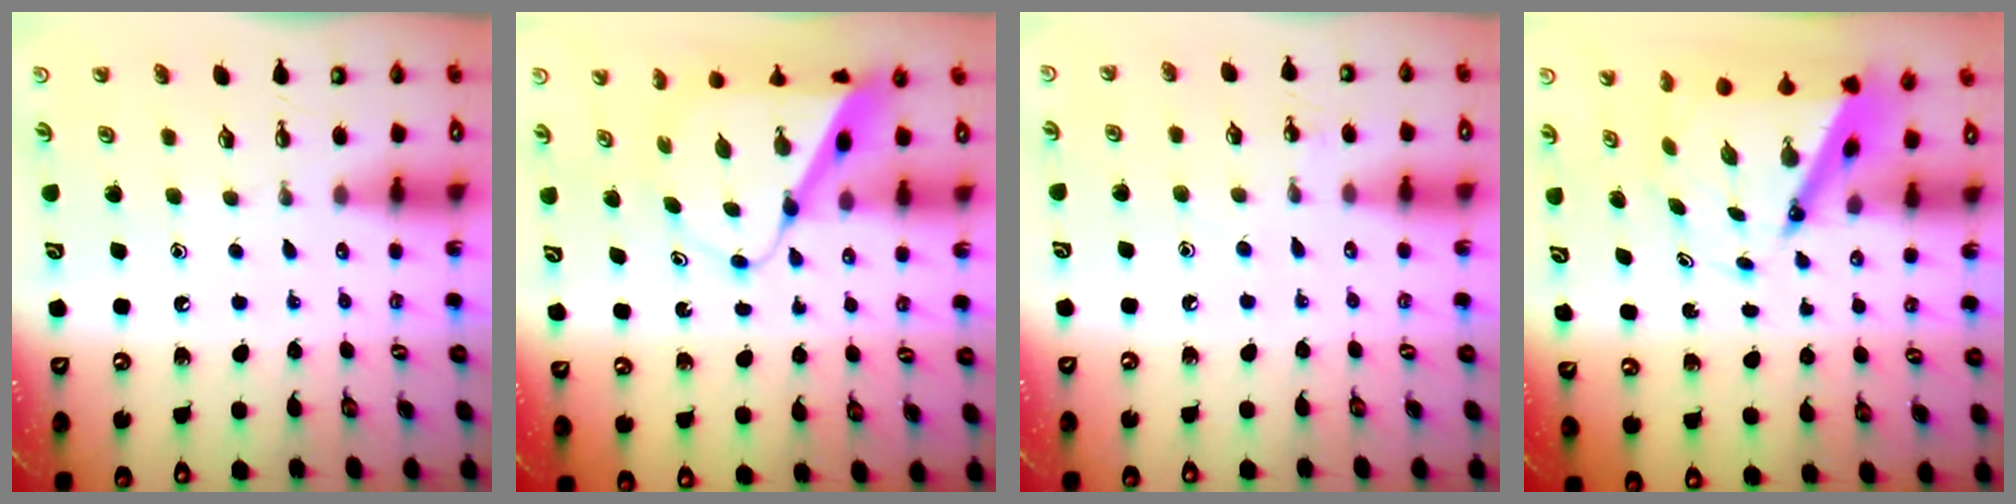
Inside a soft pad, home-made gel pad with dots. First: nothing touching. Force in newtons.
{"total": 9.0, "press": 8.9, "slide": 0.5}
{"total": 4.8, "press": 4.8, "slide": 0.5}
{"total": 7.3, "press": 7.3, "slide": 0.7}